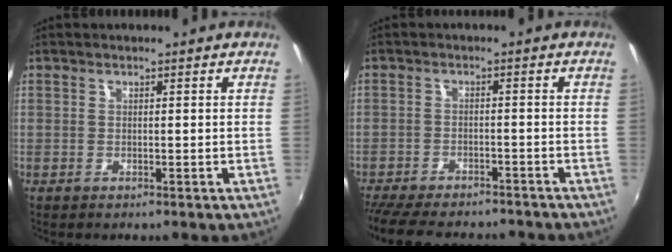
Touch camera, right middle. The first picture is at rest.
{"total": 14.0, "force": [-12.1, 3.7, 5.9], "torque": [-0.133, -0.025, -0.179]}